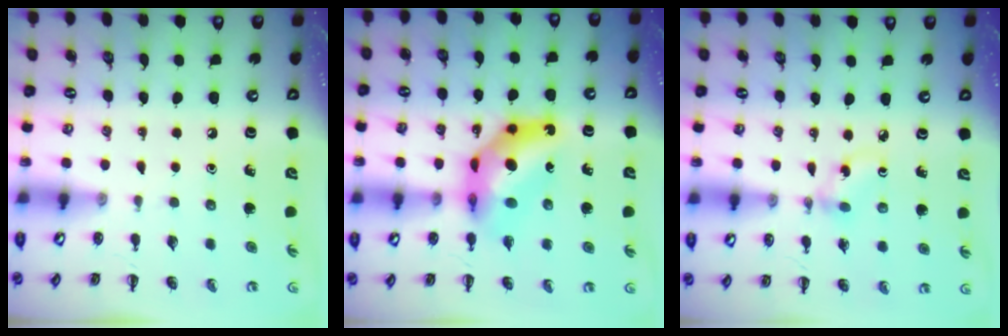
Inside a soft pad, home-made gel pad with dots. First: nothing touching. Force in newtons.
{"total": 10.3, "press": 9.8, "slide": 3.2}
{"total": 2.9, "press": 2.7, "slide": 0.9}